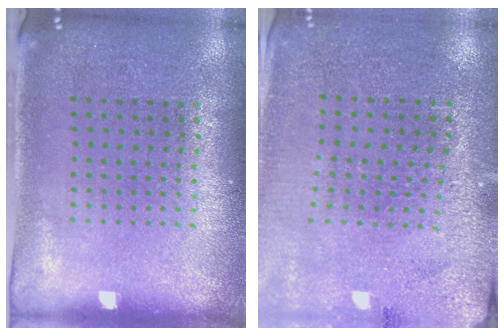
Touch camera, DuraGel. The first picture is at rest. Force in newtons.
{"total": 2.8, "press": 2.8, "slide": 0.1}